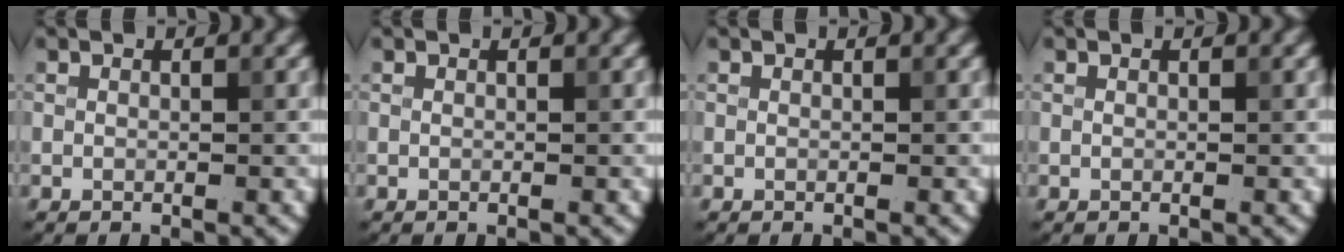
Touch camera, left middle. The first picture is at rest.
{"total": 0.0}
{"total": 0.0}
{"total": 0.0}